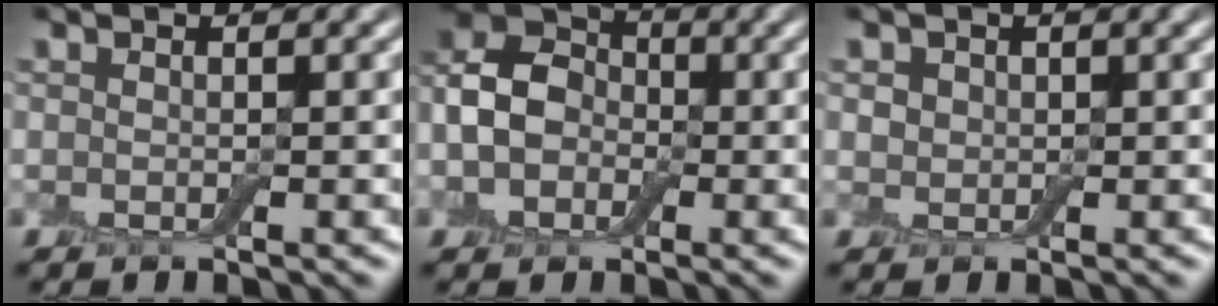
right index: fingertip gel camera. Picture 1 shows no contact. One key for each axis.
{"total": 6.3, "fx": -0.9, "fy": 5.2, "fz": 3.5, "tx": -0.068, "ty": 0.011, "tz": -0.029}
{"total": 0.9, "fx": 0.3, "fy": 0.9, "fz": -0.1, "tx": 0.002, "ty": 0.003, "tz": 0.003}